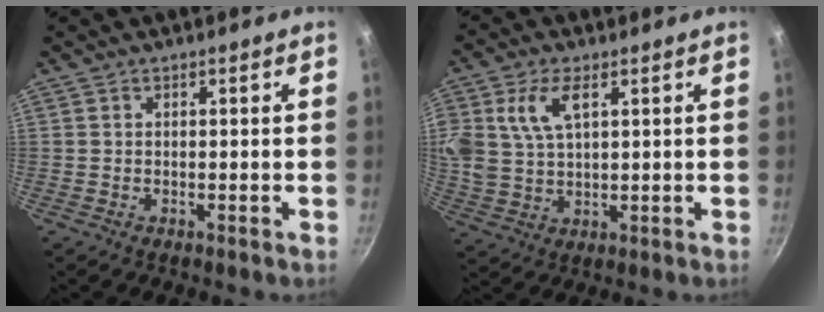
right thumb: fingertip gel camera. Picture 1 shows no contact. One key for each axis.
{"total": 10.1, "fx": 3.7, "fy": 5.8, "fz": 7.4, "tx": -0.143, "ty": 0.000, "tz": 0.073}